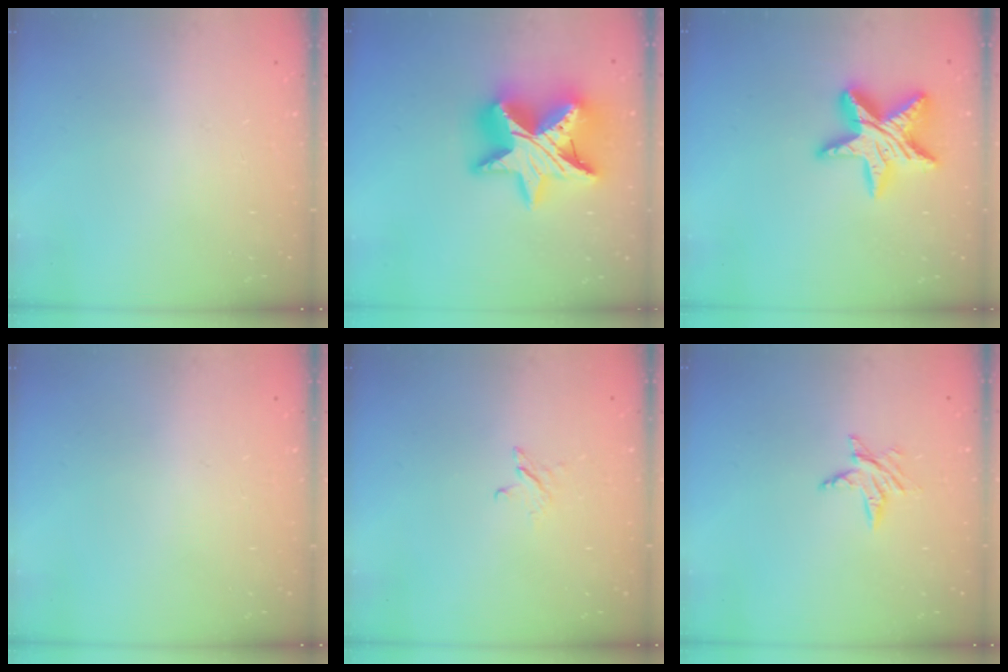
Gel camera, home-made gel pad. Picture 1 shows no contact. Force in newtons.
{"total": 22.0, "press": 22.0, "slide": 1.6}
{"total": 16.4, "press": 16.3, "slide": 1.0}
{"total": 0.0}
{"total": 2.5, "press": 2.5, "slide": 0.3}
{"total": 5.5, "press": 5.5, "slide": 0.5}